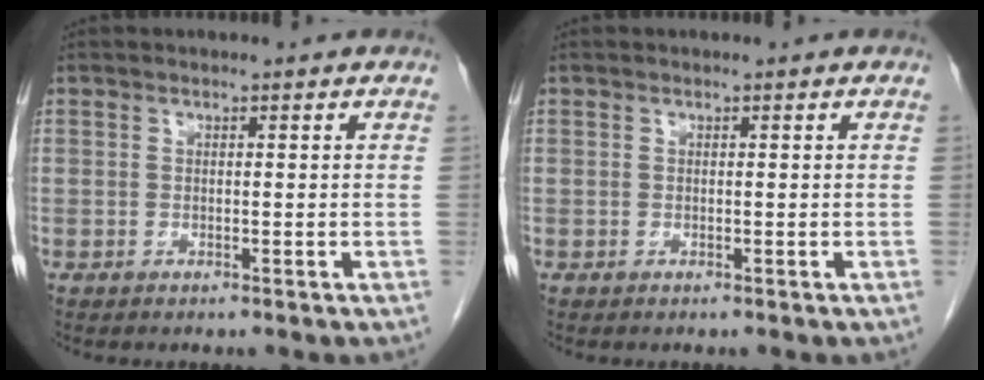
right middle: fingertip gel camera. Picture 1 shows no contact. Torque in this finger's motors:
{"motor_torque": [0.00, 0.00, 0.02, 0.00]}